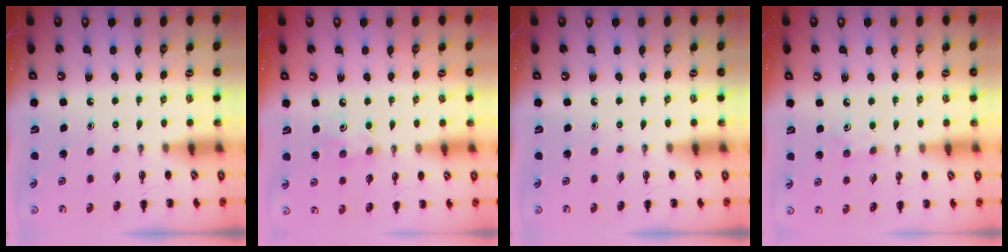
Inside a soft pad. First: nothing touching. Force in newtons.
{"total": 4.3, "press": 4.2, "slide": 0.9}
{"total": 0.0}
{"total": 3.7, "press": 3.5, "slide": 1.2}